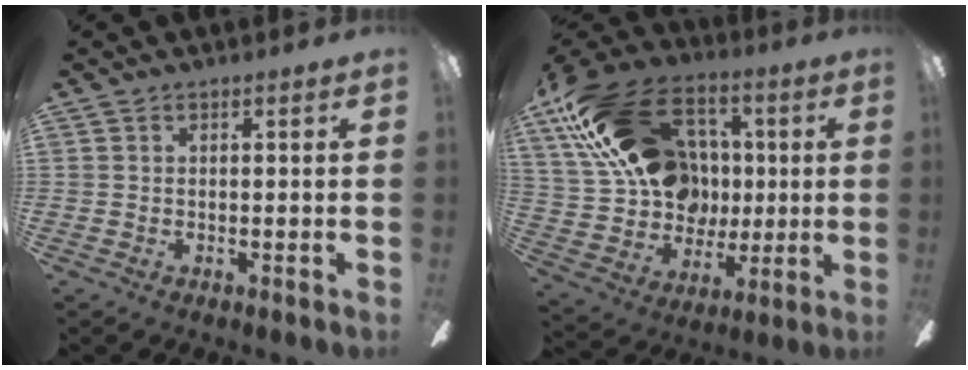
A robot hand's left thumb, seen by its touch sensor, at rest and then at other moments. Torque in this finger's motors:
{"motor_torque": [0.92, 2.99, 1.46, -1.31, 0.20]}